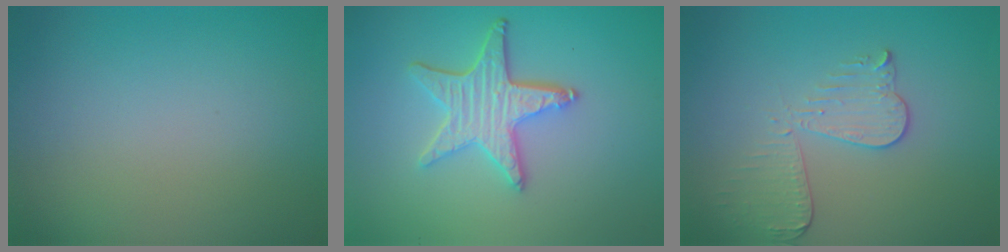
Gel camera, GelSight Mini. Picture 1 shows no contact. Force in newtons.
{"total": 4.4, "press": 3.7, "slide": 2.4}
{"total": 3.6, "press": 3.1, "slide": 1.8}